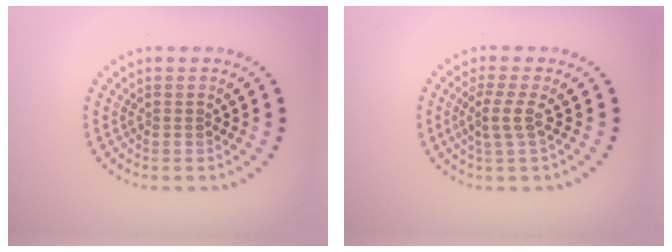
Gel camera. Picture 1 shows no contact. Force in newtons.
{"total": 2.1, "press": 1.6, "slide": 1.4}